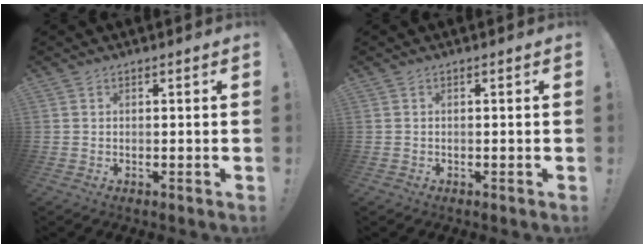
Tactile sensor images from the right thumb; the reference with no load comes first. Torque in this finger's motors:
{"motor_torque": [-0.04, 0.15, -0.26, -0.03, -0.03]}